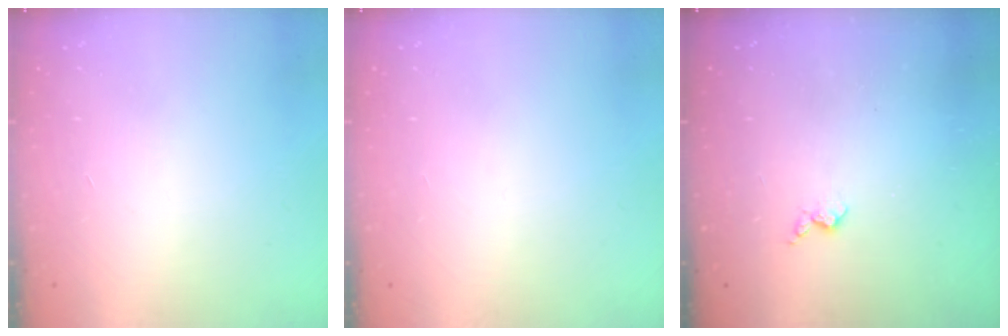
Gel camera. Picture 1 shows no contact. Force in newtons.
{"total": 0.0}
{"total": 3.6, "press": 3.6, "slide": 0.6}